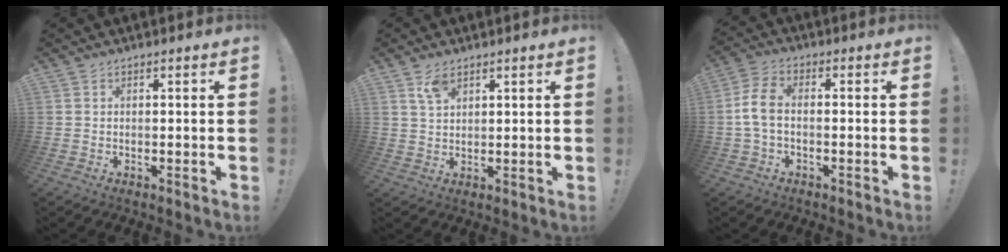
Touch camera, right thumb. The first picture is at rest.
{"total": 4.9, "force": [3.2, 2.5, 2.9], "torque": [-0.052, -0.012, 0.059]}
{"total": 7.1, "force": [-0.8, 3.9, 5.9], "torque": [-0.133, 0.005, -0.010]}